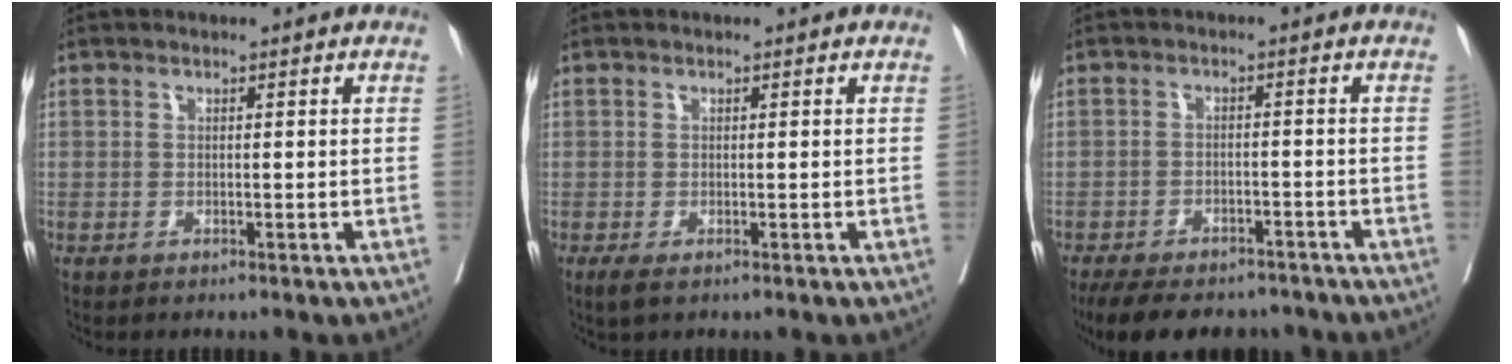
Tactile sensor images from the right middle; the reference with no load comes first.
{"total": 1.7, "force": [-1.0, 0.5, 1.2], "torque": [-0.028, -0.008, -0.015]}
{"total": 13.5, "force": [-11.4, 5.2, 5.0], "torque": [-0.097, -0.002, -0.154]}